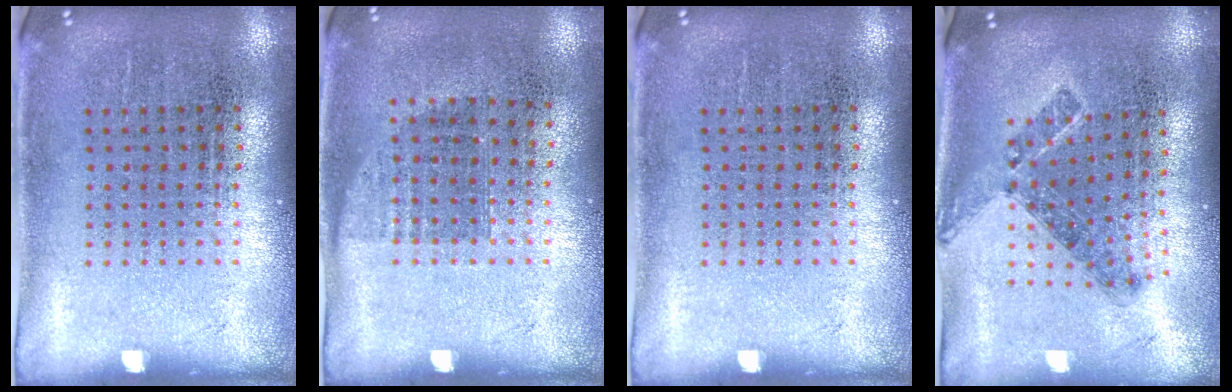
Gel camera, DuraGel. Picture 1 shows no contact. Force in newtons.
{"total": 0.8, "press": 0.6, "slide": 0.4}
{"total": 0.0}
{"total": 0.8, "press": 0.8, "slide": 0.3}